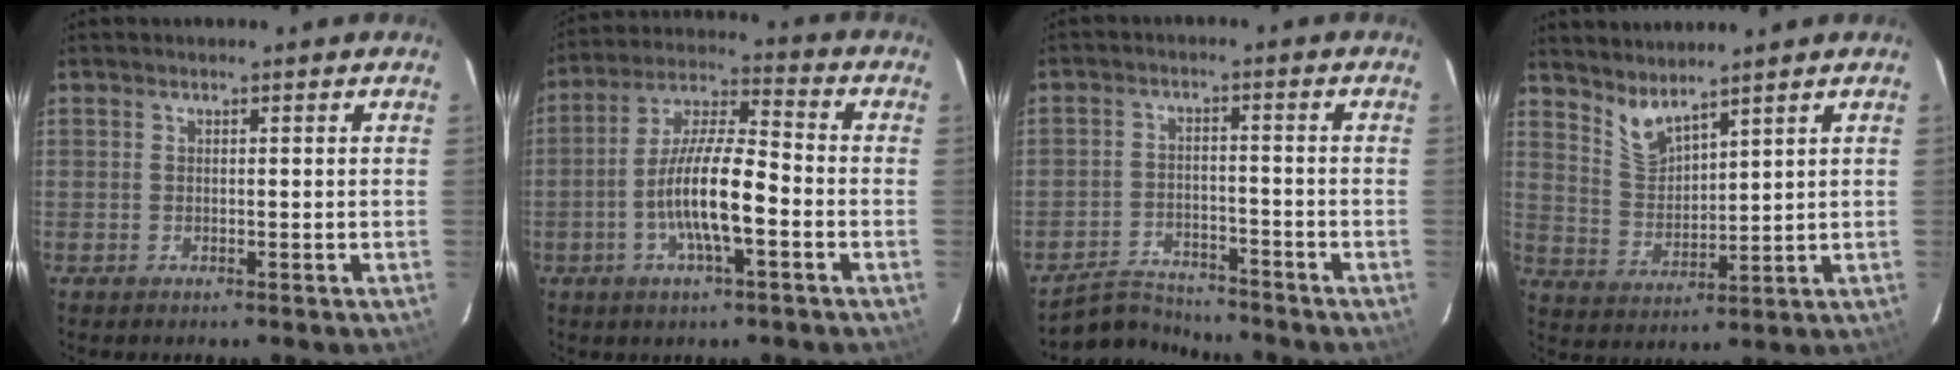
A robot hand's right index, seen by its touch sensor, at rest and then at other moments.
{"total": 12.0, "force": [-3.8, 2.7, 11.0], "torque": [-0.218, 0.001, -0.074]}
{"total": 6.8, "force": [-6.5, 1.9, 0.0], "torque": [-0.027, 0.011, -0.111]}
{"total": 5.9, "force": [5.0, 1.3, 2.7], "torque": [-0.051, -0.007, 0.107]}